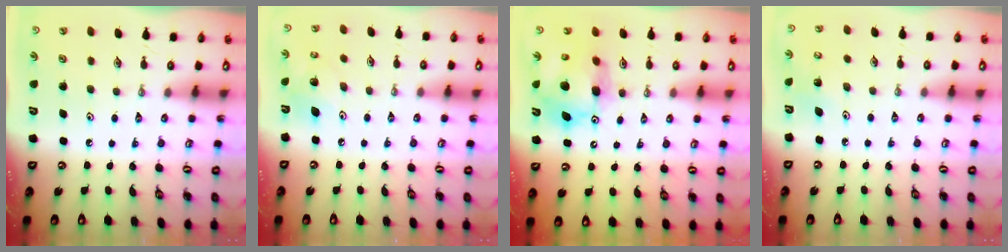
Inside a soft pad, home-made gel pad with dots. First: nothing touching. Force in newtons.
{"total": 9.5, "press": 9.1, "slide": 2.6}
{"total": 14.3, "press": 14.2, "slide": 1.5}
{"total": 3.5, "press": 3.5, "slide": 0.3}